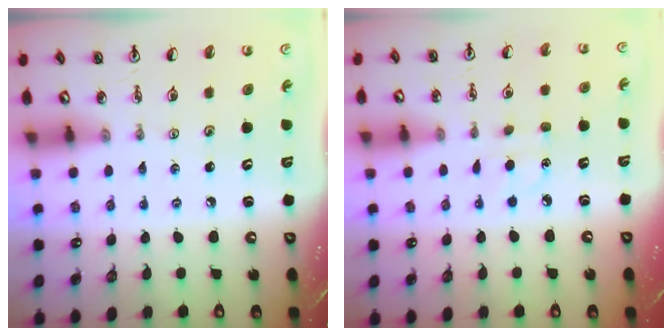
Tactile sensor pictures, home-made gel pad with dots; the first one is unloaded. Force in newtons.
{"total": 4.0, "press": 4.0, "slide": 0.4}